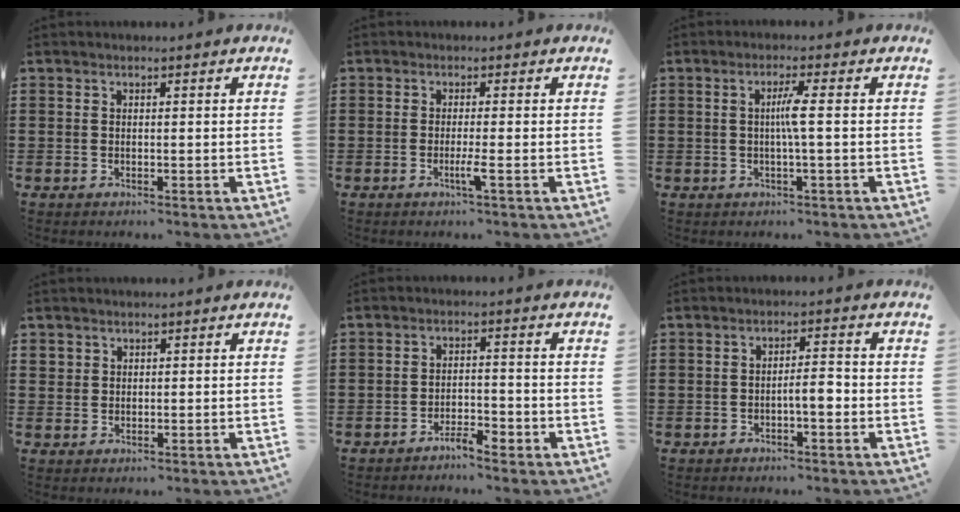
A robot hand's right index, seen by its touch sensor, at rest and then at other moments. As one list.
[{"total": 2.4, "force": [-1.0, -0.3, 2.2], "torque": [-0.036, -0.007, -0.019]}, {"total": 3.1, "force": [-0.2, -0.4, 3.1], "torque": [-0.057, -0.007, -0.008]}, {"total": 1.4, "force": [1.0, 0.9, 0.0], "torque": [-0.003, 0.002, 0.021]}, {"total": 1.9, "force": [-1.8, 0.3, 0.5], "torque": [-0.014, 0.003, -0.038]}, {"total": 3.2, "force": [-1.1, 0.8, 2.9], "torque": [-0.052, 0.007, -0.023]}]